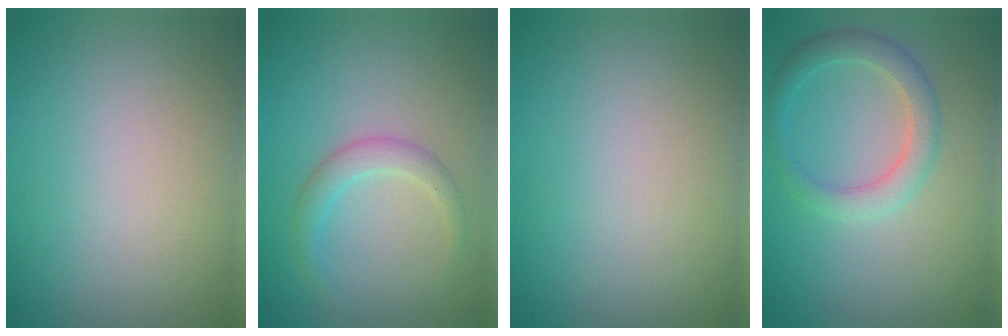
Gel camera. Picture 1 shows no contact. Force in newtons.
{"total": 2.1, "press": 2.1, "slide": 0.1}
{"total": 0.0}
{"total": 2.8, "press": 2.8, "slide": 0.2}